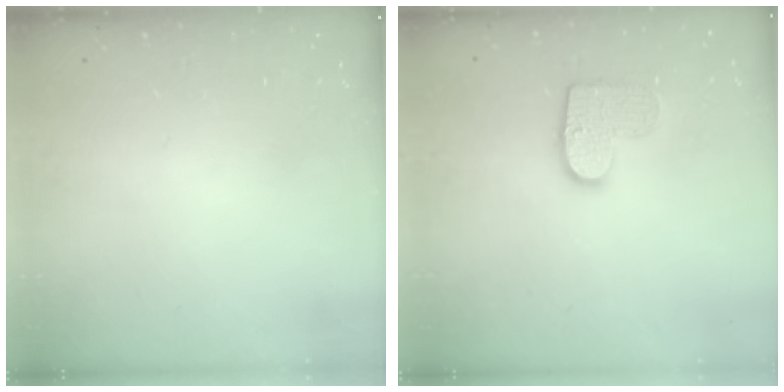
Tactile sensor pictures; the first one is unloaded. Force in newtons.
{"total": 10.4, "press": 10.4, "slide": 0.5}